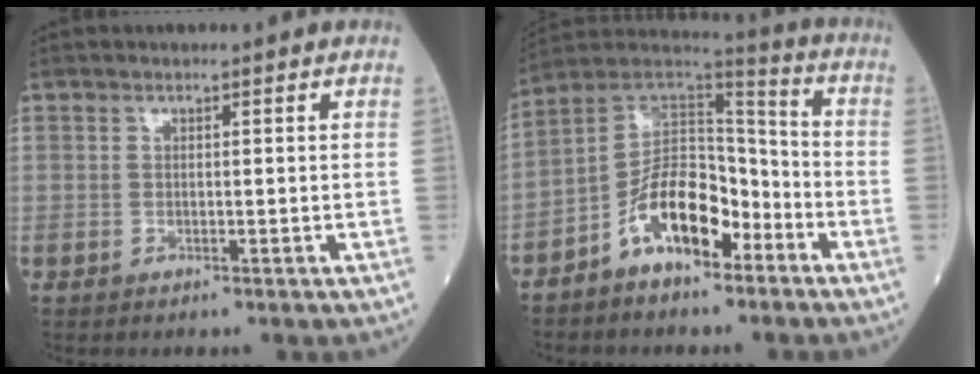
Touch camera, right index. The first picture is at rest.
{"total": 12.2, "force": [-6.2, 5.8, 8.8], "torque": [-0.165, 0.026, -0.113]}